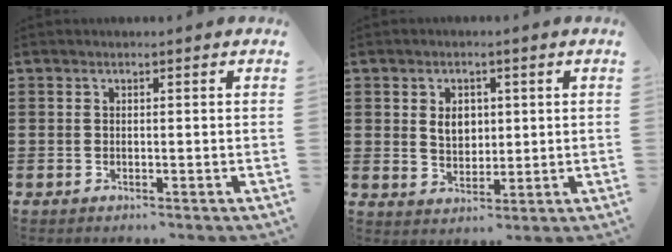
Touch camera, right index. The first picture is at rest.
{"total": 4.1, "force": [0.8, 3.0, 2.6], "torque": [-0.053, 0.008, 0.010]}